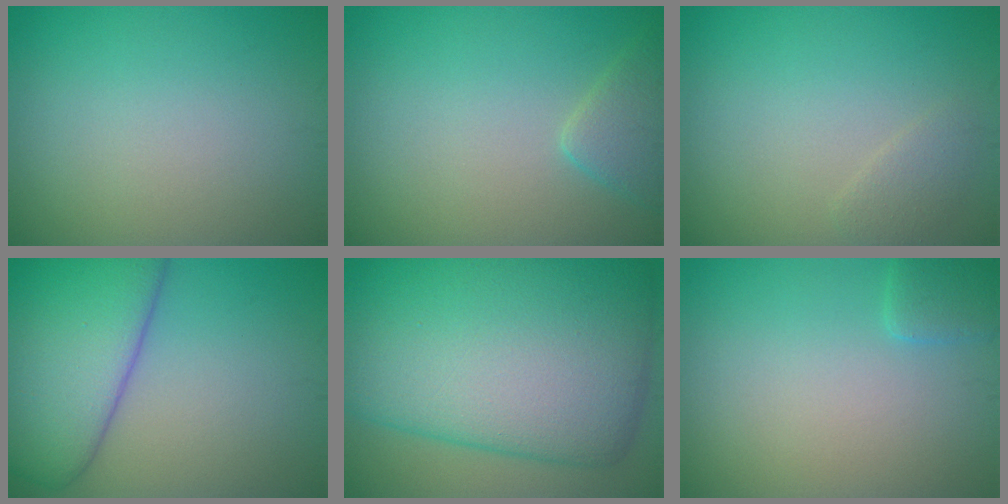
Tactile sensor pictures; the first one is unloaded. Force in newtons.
{"total": 2.3, "press": 2.2, "slide": 0.2}
{"total": 1.2, "press": 1.2, "slide": 0.1}
{"total": 10.8, "press": 10.8, "slide": 0.5}
{"total": 16.9, "press": 16.9, "slide": 0.5}
{"total": 1.5, "press": 1.5, "slide": 0.1}